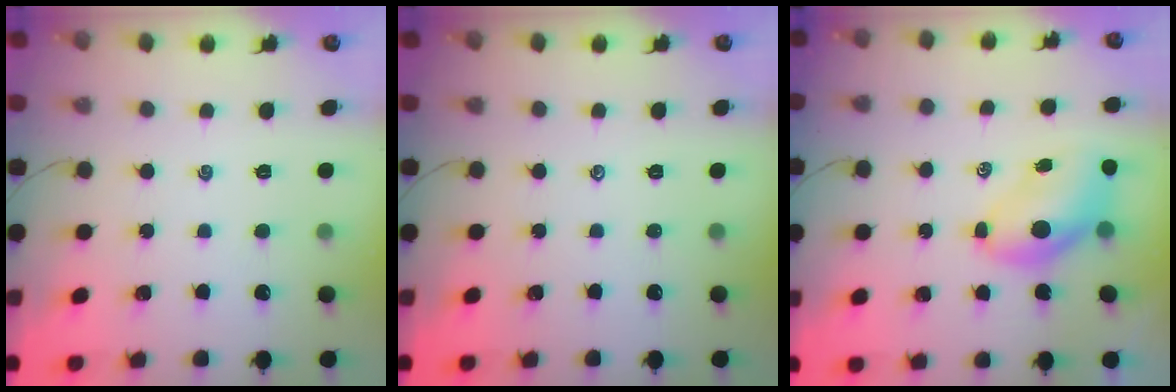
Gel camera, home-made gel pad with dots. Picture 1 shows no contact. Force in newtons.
{"total": 0.0}
{"total": 7.5, "press": 7.3, "slide": 1.6}